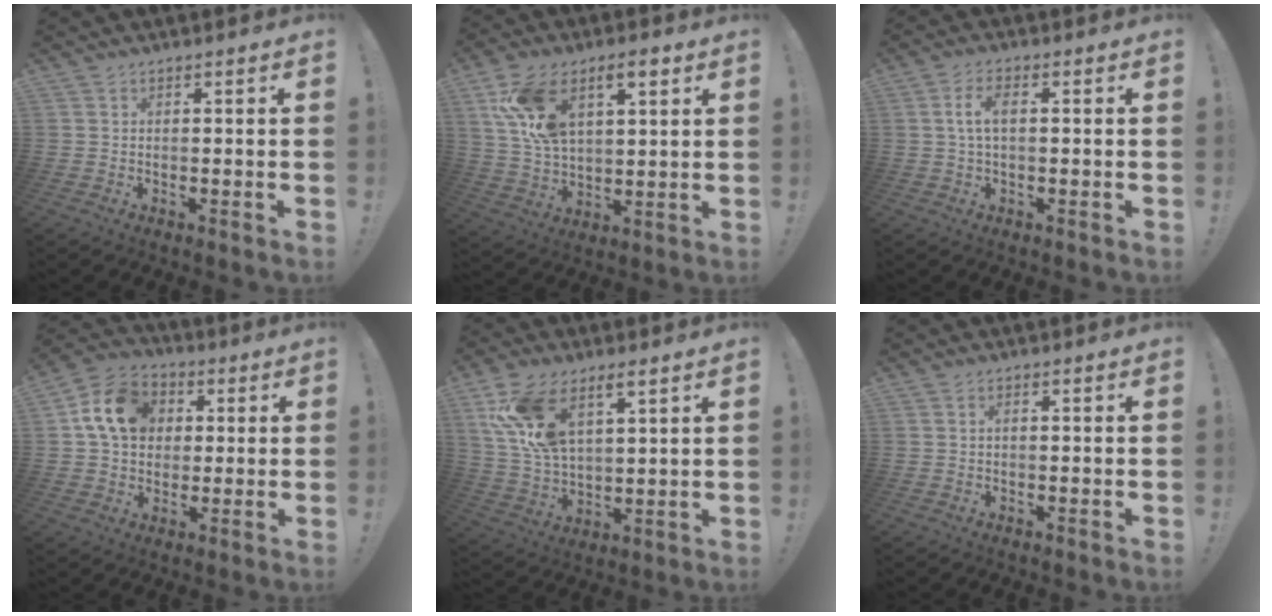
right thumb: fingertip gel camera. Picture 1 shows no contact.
{"total": 14.6, "force": [7.2, 7.7, 10.1], "torque": [-0.197, -0.021, 0.128]}
{"total": 5.6, "force": [0.7, 2.3, 5.1], "torque": [-0.100, 0.002, 0.008]}
{"total": 14.4, "force": [3.4, 11.5, 7.9], "torque": [-0.128, 0.012, 0.072]}
{"total": 13.8, "force": [7.7, 7.0, 9.1], "torque": [-0.184, -0.027, 0.144]}
{"total": 0.8, "force": [0.1, -0.1, 0.7], "torque": [-0.015, 0.001, 0.000]}